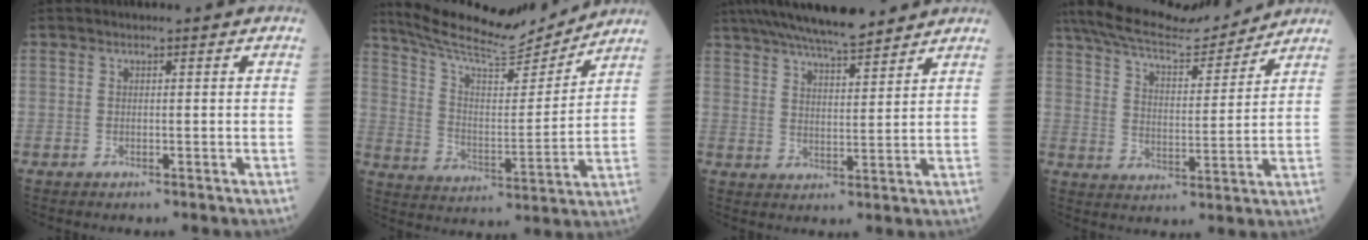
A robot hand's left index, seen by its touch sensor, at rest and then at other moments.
{"total": 15.6, "force": [14.9, 1.2, 4.5], "torque": [-0.091, -0.003, 0.243]}
{"total": 14.0, "force": [12.1, 1.9, 6.7], "torque": [-0.118, 0.022, 0.197]}
{"total": 15.2, "force": [14.3, 1.5, 4.9], "torque": [-0.096, 0.006, 0.233]}